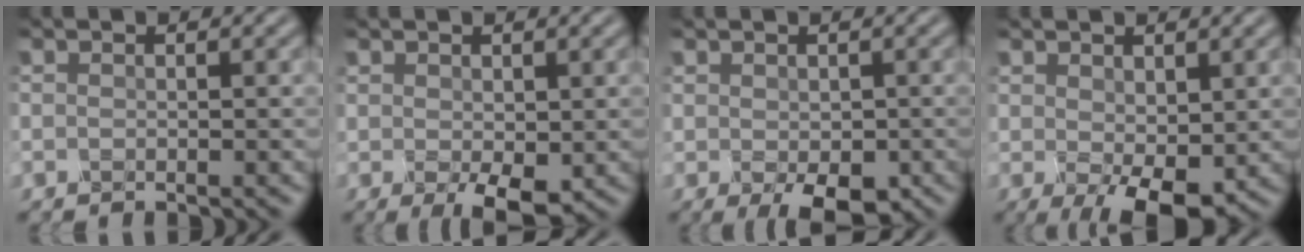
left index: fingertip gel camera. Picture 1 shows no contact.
{"total": 2.9, "force": [-0.4, 1.3, 2.5], "torque": [-0.049, -0.010, 0.002]}
{"total": 3.7, "force": [-1.4, 1.8, 2.9], "torque": [-0.047, -0.013, -0.014]}
{"total": 4.6, "force": [-0.1, 2.2, 4.0], "torque": [-0.079, -0.011, 0.007]}